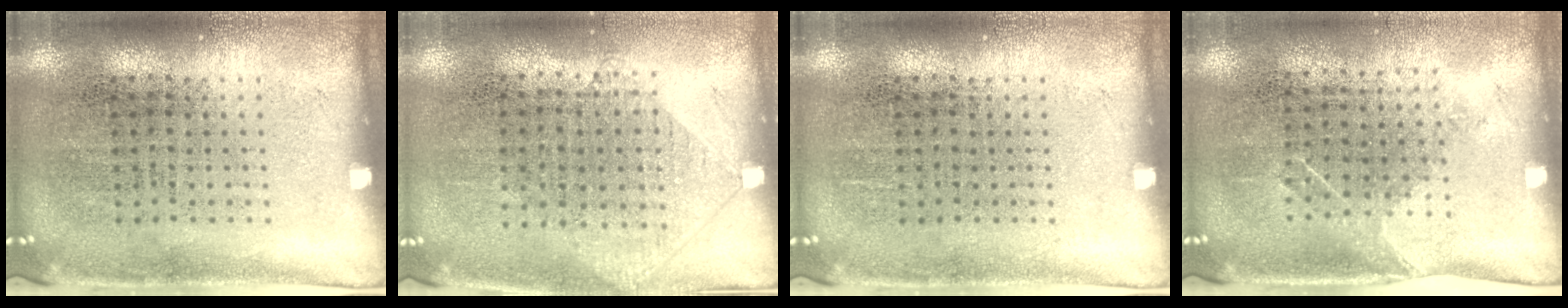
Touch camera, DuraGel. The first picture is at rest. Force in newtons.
{"total": 1.0, "press": 0.9, "slide": 0.4}
{"total": 0.0}
{"total": 1.2, "press": 1.0, "slide": 0.7}